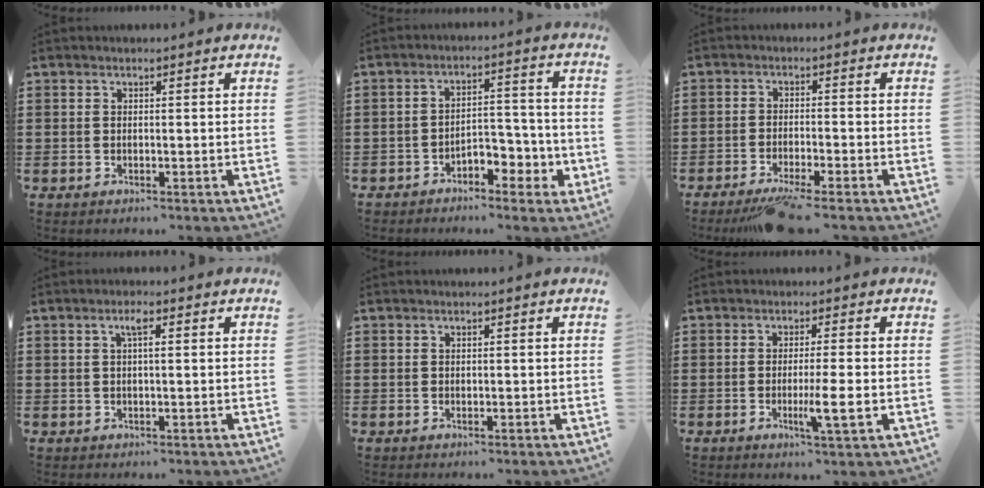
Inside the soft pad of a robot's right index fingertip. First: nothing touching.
{"total": 4.3, "force": [-2.7, 2.6, 2.1], "torque": [-0.041, 0.014, -0.053]}
{"total": 3.8, "force": [-3.2, -0.4, 1.9], "torque": [-0.031, -0.010, -0.059]}
{"total": 2.1, "force": [0.6, 0.4, 1.9], "torque": [-0.039, 0.006, 0.008]}
{"total": 0.0}
{"total": 5.0, "force": [-1.3, -0.2, 4.8], "torque": [-0.080, -0.013, -0.022]}